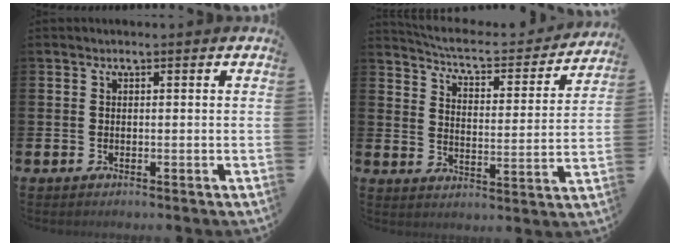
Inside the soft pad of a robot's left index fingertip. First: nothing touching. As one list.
[{"total": 5.5, "force": [5.2, 1.0, 1.7], "torque": [-0.056, -0.044, 0.081]}]